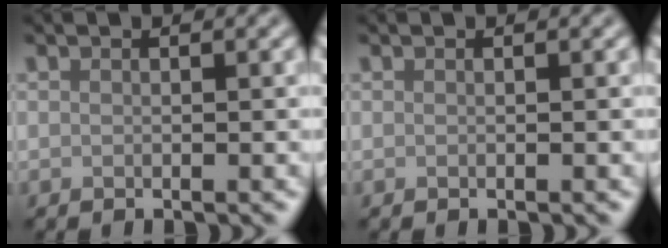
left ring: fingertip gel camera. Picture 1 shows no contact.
{"total": 0.0}